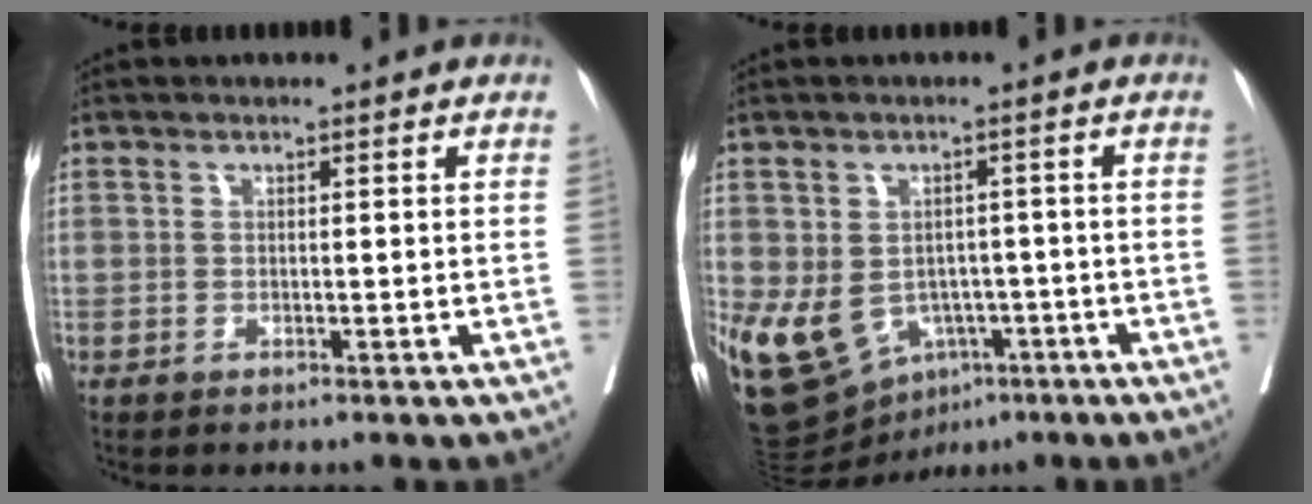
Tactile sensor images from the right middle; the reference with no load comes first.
{"total": 12.9, "force": [-4.9, 9.8, 6.8], "torque": [-0.142, 0.009, -0.060]}